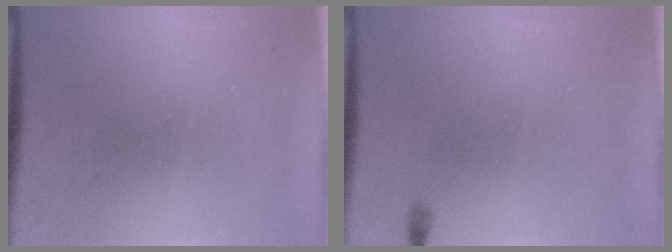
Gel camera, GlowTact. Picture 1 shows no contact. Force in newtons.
{"total": 0.5}